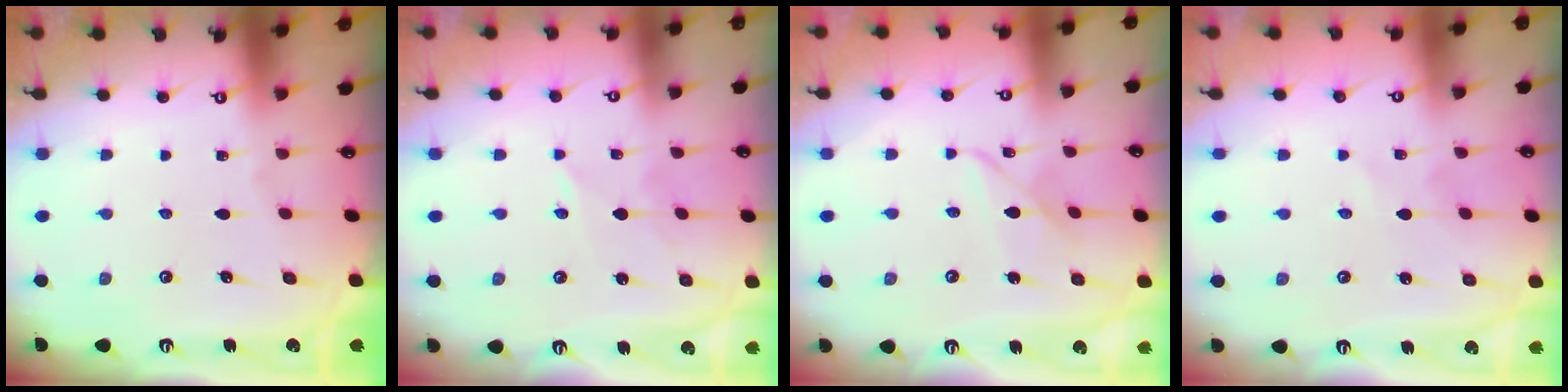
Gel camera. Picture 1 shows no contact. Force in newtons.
{"total": 2.8, "press": 2.8, "slide": 0.3}
{"total": 7.8, "press": 7.8, "slide": 0.4}
{"total": 1.2, "press": 1.2, "slide": 0.2}